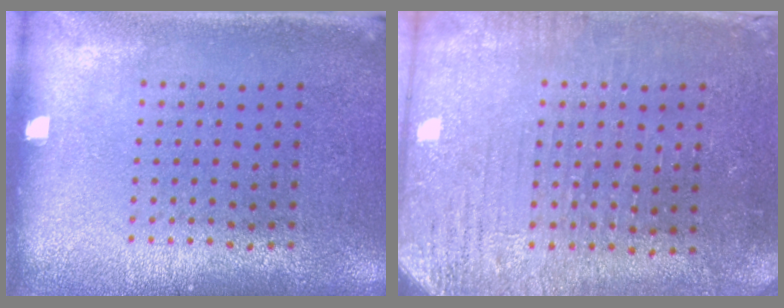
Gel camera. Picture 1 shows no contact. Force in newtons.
{"total": 3.0, "press": 2.9, "slide": 0.7}